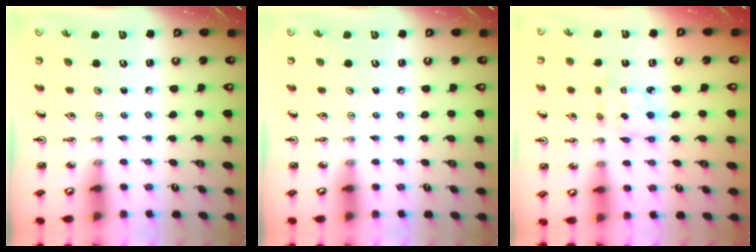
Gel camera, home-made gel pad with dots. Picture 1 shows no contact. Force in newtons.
{"total": 0.0}
{"total": 2.3, "press": 2.3, "slide": 0.3}